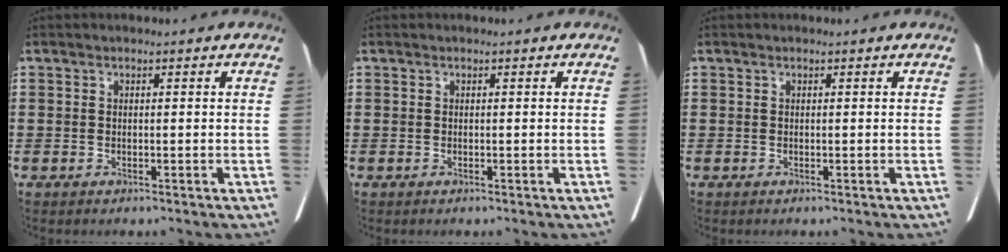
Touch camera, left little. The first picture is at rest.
{"total": 0.0}
{"total": 0.0}